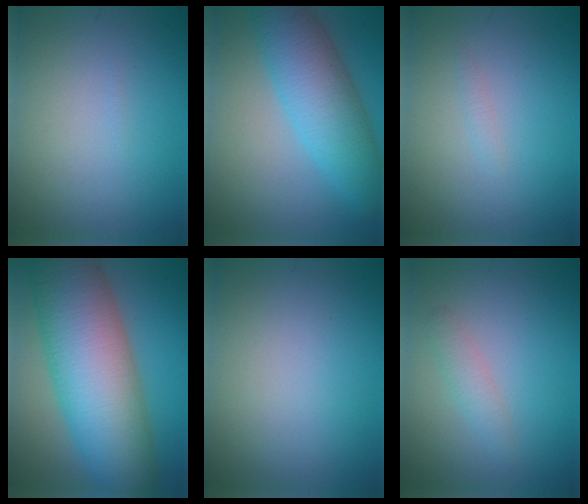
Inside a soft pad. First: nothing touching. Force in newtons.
{"total": 7.9, "press": 7.9, "slide": 0.1}
{"total": 0.6, "press": 0.6, "slide": 0.0}
{"total": 14.3, "press": 14.3, "slide": 0.2}
{"total": 0.0}
{"total": 1.6, "press": 1.6, "slide": 0.1}